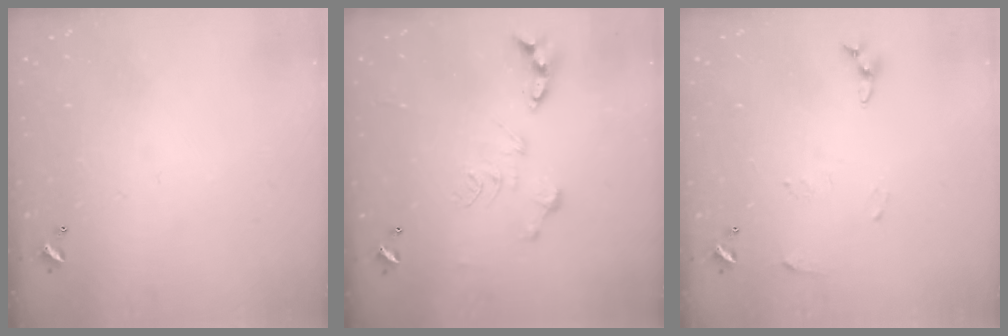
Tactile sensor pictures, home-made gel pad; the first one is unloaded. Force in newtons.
{"total": 0.0}
{"total": 6.4, "press": 6.4, "slide": 0.7}